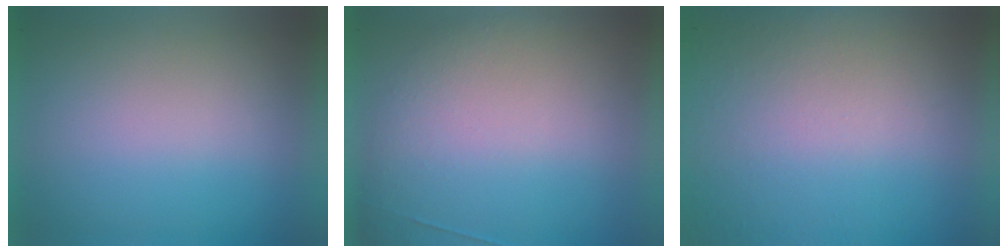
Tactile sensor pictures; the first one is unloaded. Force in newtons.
{"total": 2.6}
{"total": 9.5}